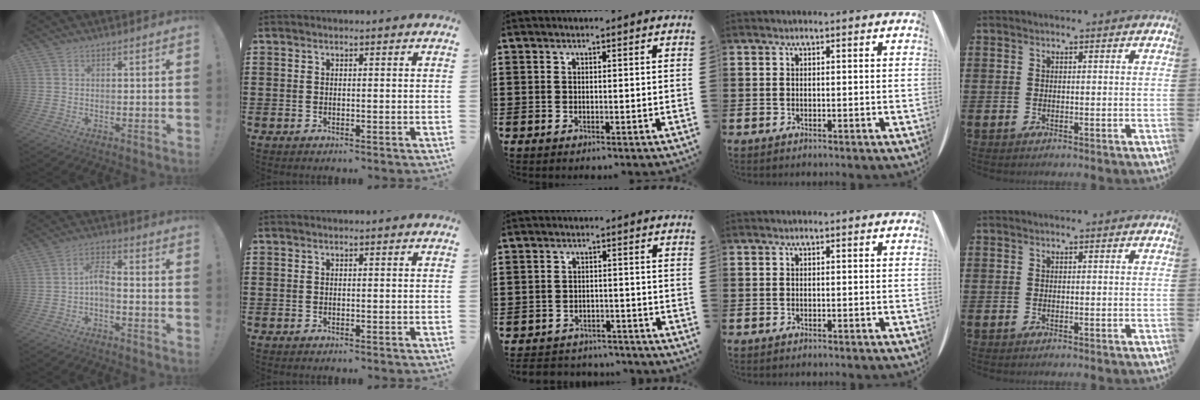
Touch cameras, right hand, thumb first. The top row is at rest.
{"thumb": {"total": 5.8, "force": [-2.0, 2.5, 4.9], "torque": [-0.101, 0.005, -0.036]}, "middle": {"total": 3.0, "force": [-2.9, 0.6, -0.4], "torque": [-0.003, -0.001, -0.065]}}